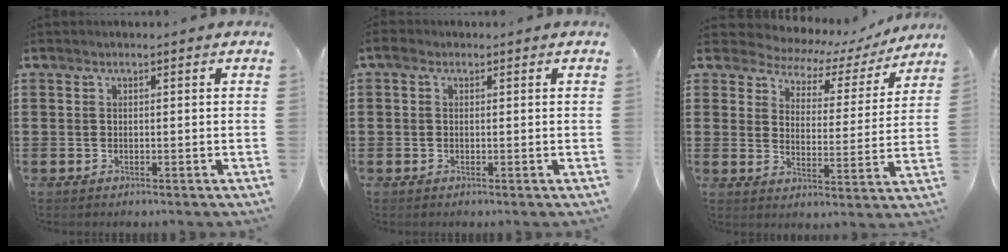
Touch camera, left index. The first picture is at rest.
{"total": 1.2, "force": [-0.2, 0.9, 0.8], "torque": [-0.017, 0.005, -0.006]}
{"total": 3.9, "force": [3.5, 1.6, 0.7], "torque": [-0.040, -0.025, 0.053]}